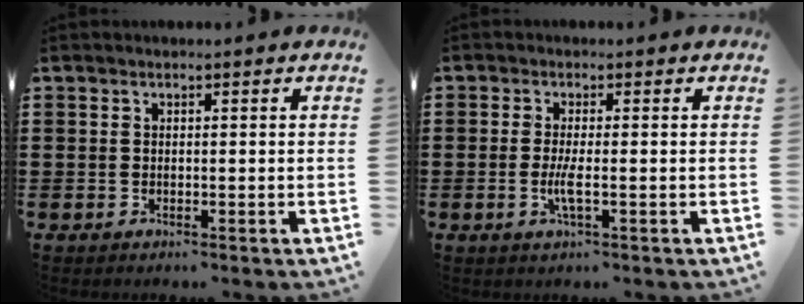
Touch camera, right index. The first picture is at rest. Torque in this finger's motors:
{"motor_torque": [2.14, 0.00, 0.07, 0.01]}